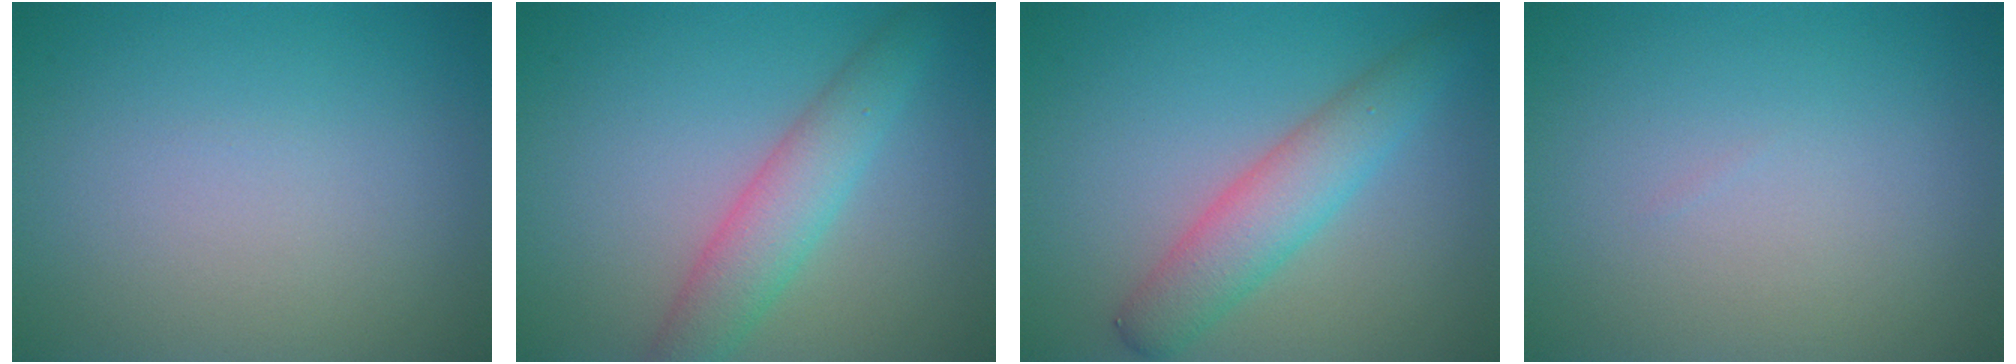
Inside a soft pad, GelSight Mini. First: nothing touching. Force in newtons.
{"total": 4.0, "press": 4.0, "slide": 0.1}
{"total": 4.3, "press": 4.3, "slide": 0.2}
{"total": 0.0}